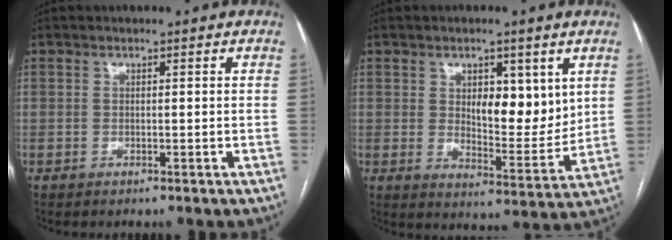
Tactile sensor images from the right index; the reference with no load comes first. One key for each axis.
{"total": 9.0, "fx": 2.9, "fy": 4.1, "fz": 7.4, "tx": -0.104, "ty": -0.007, "tz": 0.052}